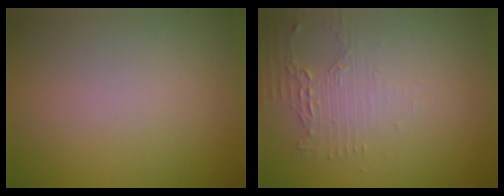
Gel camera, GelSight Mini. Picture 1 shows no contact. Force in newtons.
{"total": 2.1, "press": 1.6, "slide": 1.4}